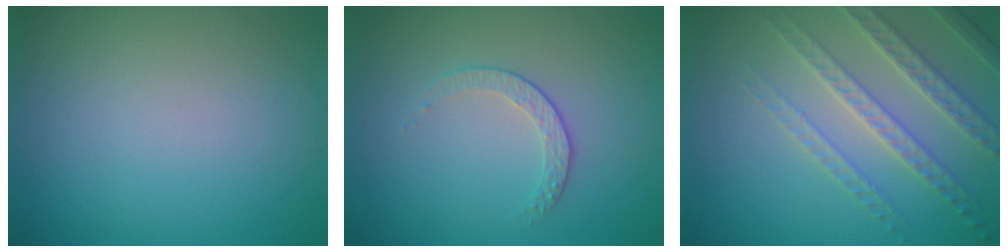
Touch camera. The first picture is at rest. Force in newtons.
{"total": 1.6, "press": 1.0, "slide": 1.3}
{"total": 3.9, "press": 3.8, "slide": 1.0}